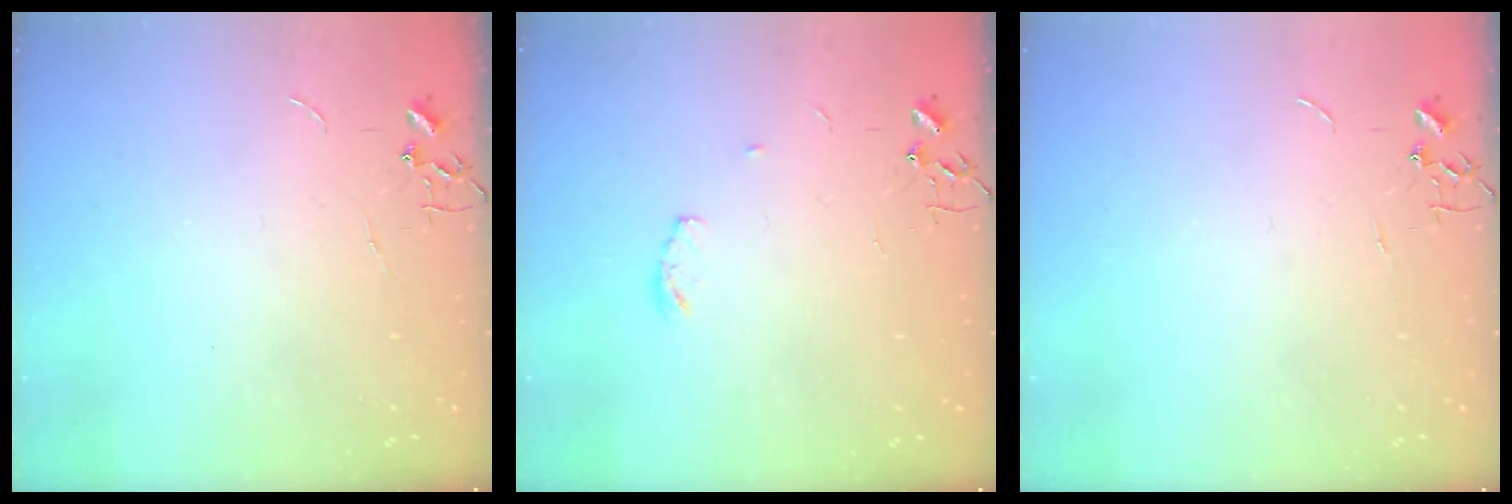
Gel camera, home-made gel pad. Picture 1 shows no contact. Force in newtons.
{"total": 4.0, "press": 3.9, "slide": 0.6}
{"total": 0.0}